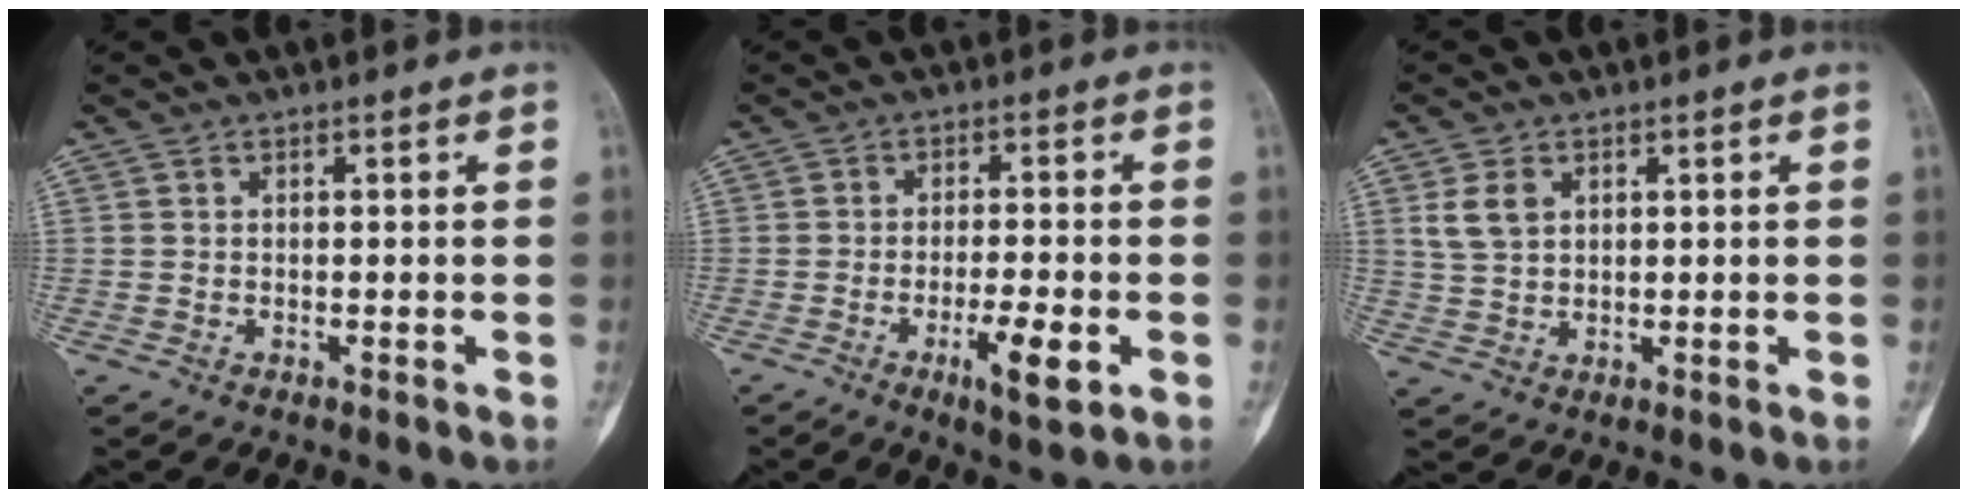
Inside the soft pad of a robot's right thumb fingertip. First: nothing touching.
{"total": 7.1, "force": [-2.8, 1.5, 6.4], "torque": [-0.106, 0.001, -0.042]}
{"total": 4.7, "force": [1.8, 3.2, 2.9], "torque": [-0.052, 0.000, 0.042]}